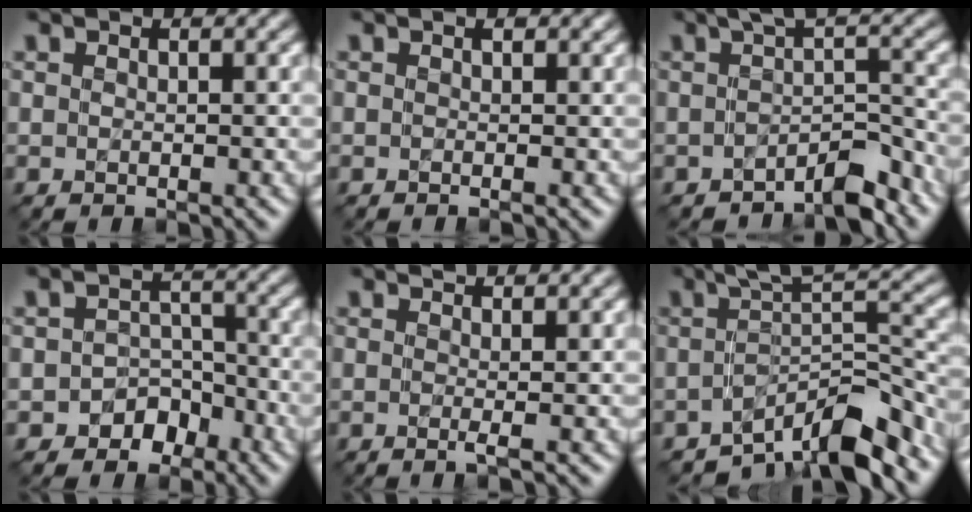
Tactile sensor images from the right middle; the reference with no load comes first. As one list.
[{"total": 0.9, "force": [0.0, 0.1, 0.8], "torque": [-0.012, -0.002, -0.001]}, {"total": 4.0, "force": [-2.4, 1.0, 3.1], "torque": [-0.034, 0.006, -0.041]}, {"total": 4.0, "force": [-2.6, 2.8, 1.0], "torque": [0.004, 0.012, -0.041]}, {"total": 2.2, "force": [0.6, 0.6, 2.1], "torque": [-0.028, -0.004, -0.009]}, {"total": 8.0, "force": [-4.8, 2.0, 6.1], "torque": [-0.069, 0.007, -0.083]}]